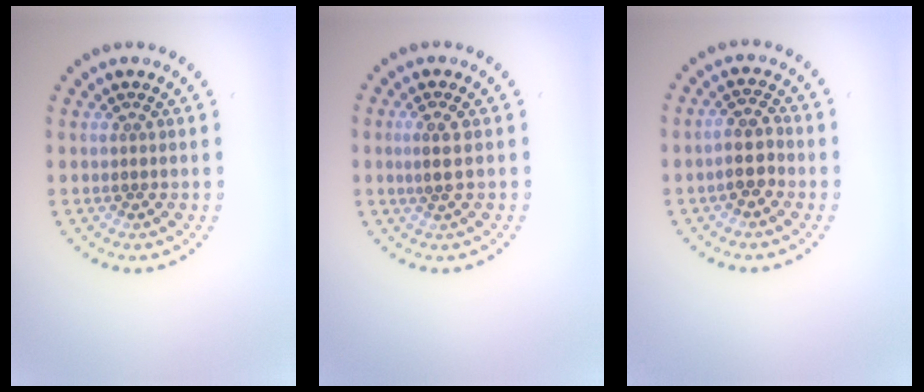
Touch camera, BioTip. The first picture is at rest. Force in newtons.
{"total": 1.6, "press": 1.5, "slide": 0.6}
{"total": 2.5, "press": 2.2, "slide": 1.1}